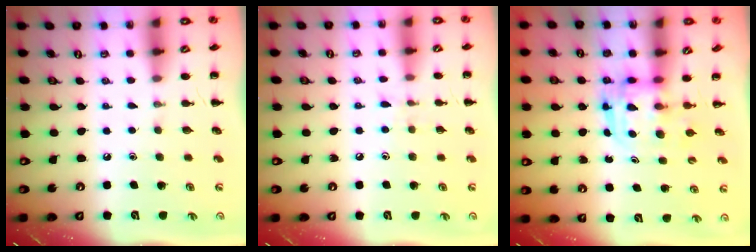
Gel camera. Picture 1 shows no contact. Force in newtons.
{"total": 6.0, "press": 5.5, "slide": 2.3}
{"total": 3.0, "press": 3.0, "slide": 0.3}